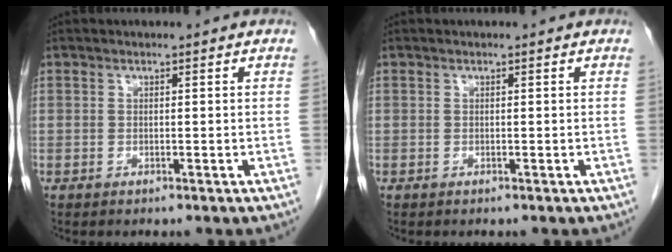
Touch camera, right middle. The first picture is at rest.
{"total": 0.0}